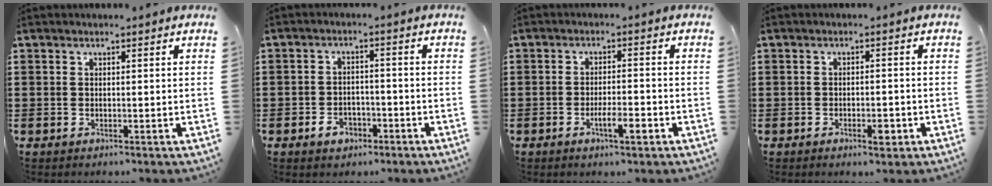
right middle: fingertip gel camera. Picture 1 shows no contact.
{"total": 3.2, "force": [-2.0, 2.0, 1.5], "torque": [-0.030, 0.003, -0.041]}
{"total": 4.0, "force": [-2.0, 1.1, 3.3], "torque": [-0.046, 0.002, -0.038]}
{"total": 2.4, "force": [-1.4, 0.9, 1.8], "torque": [-0.021, -0.003, -0.027]}